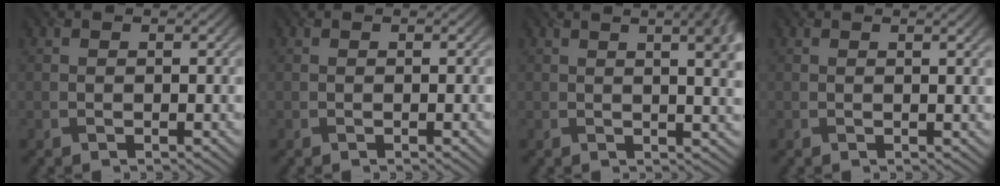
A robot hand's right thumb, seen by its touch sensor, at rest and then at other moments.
{"total": 0.6, "force": [0.1, -0.2, 0.5], "torque": [-0.011, 0.001, 0.000]}
{"total": 7.9, "force": [3.0, 2.7, 6.8], "torque": [-0.063, 0.021, 0.028]}
{"total": 1.5, "force": [1.0, -0.1, 1.1], "torque": [-0.014, 0.000, 0.016]}